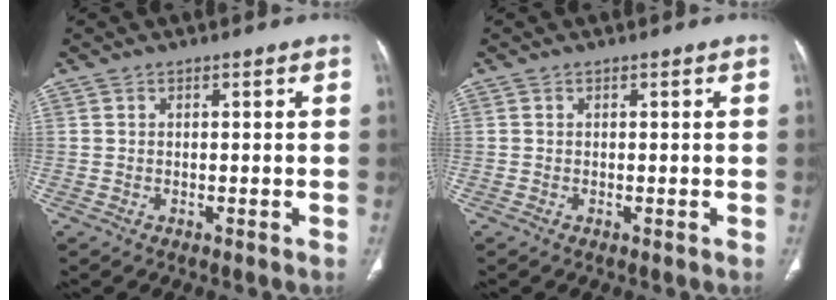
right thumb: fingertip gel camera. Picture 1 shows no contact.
{"total": 0.0}